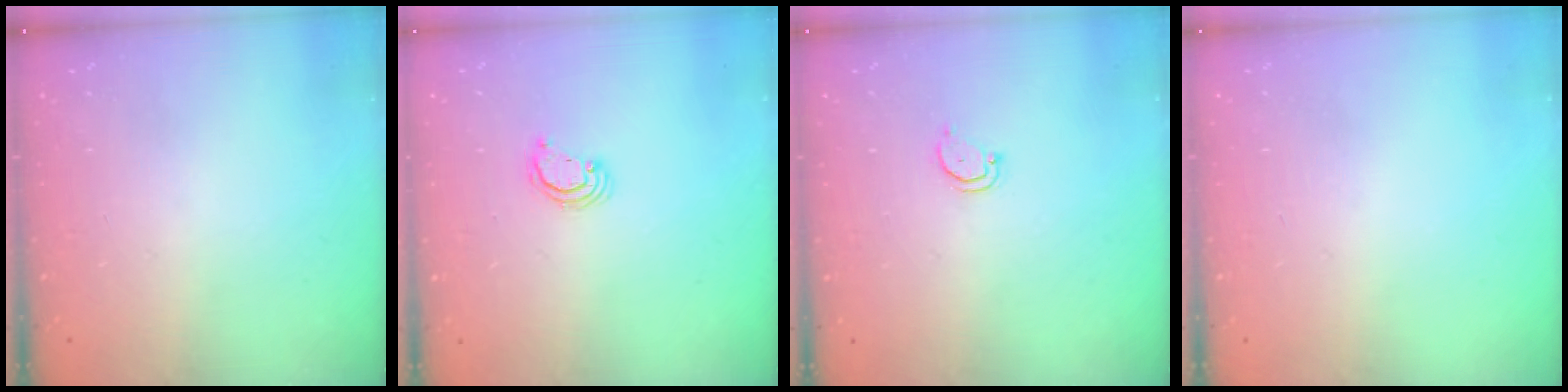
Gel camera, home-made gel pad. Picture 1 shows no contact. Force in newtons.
{"total": 2.6, "press": 2.6, "slide": 0.2}
{"total": 2.5, "press": 2.5, "slide": 0.3}
{"total": 0.0}